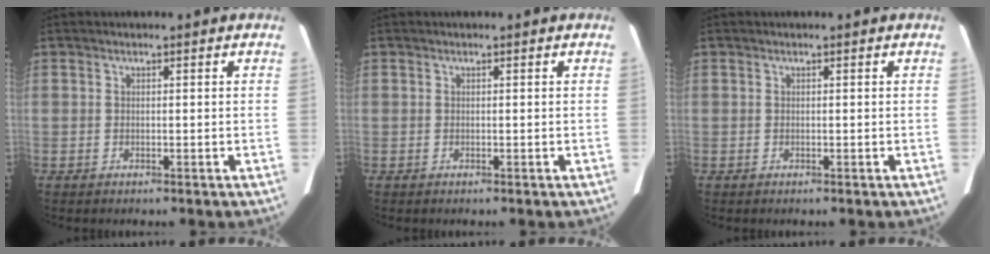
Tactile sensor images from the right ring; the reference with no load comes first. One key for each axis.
{"total": 0.0}
{"total": 0.0}